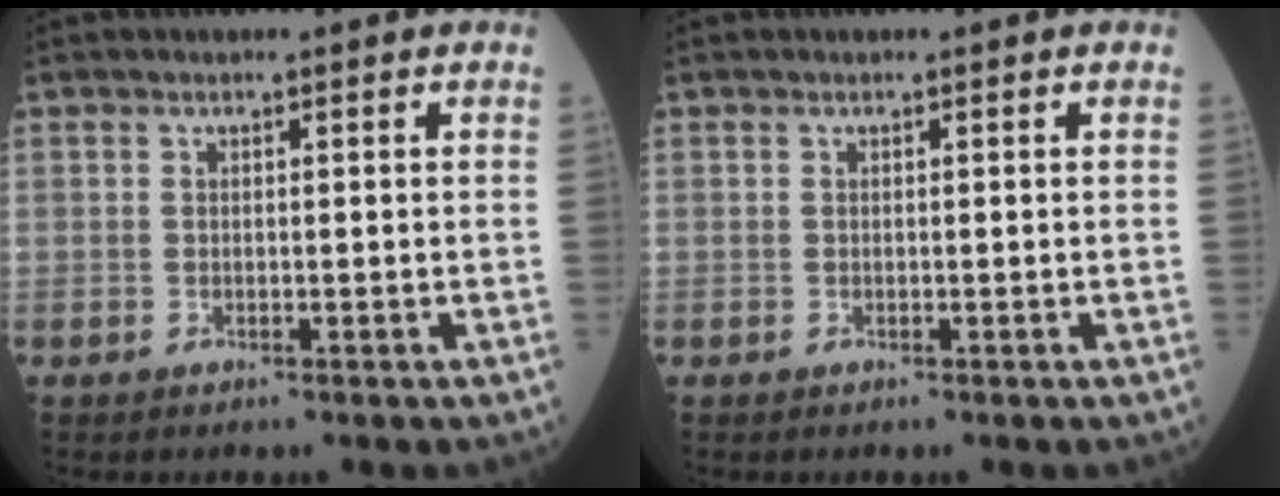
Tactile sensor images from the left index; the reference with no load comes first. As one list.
[{"total": 0.0}]